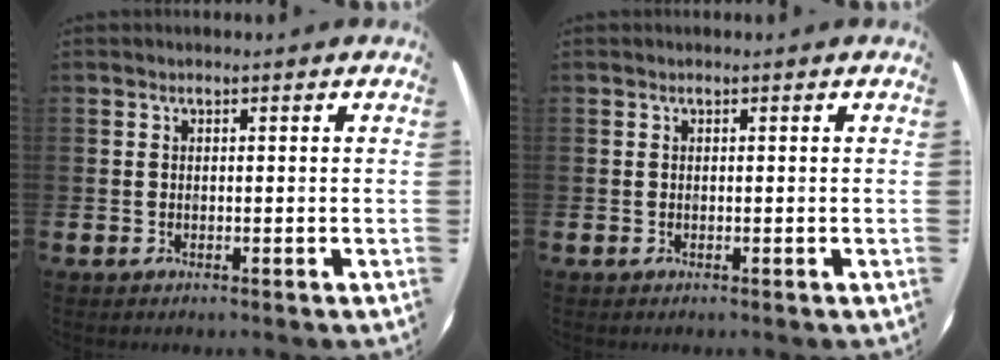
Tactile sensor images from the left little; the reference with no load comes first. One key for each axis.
{"total": 0.0}